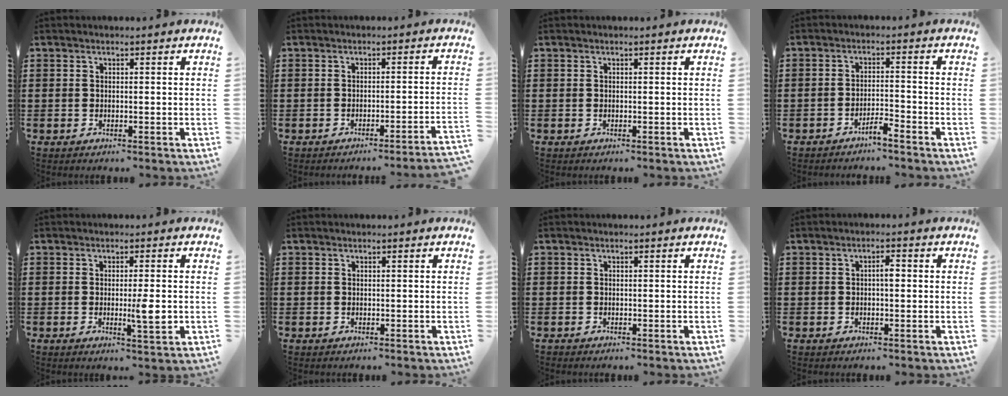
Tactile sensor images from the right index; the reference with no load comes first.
{"total": 2.0, "force": [-1.7, -0.5, 1.0], "torque": [-0.016, -0.004, -0.035]}
{"total": 0.0}
{"total": 2.8, "force": [-2.5, -0.1, 1.2], "torque": [-0.025, 0.002, -0.048]}
{"total": 4.5, "force": [-0.6, 0.5, 4.5], "torque": [-0.068, -0.007, -0.012]}
{"total": 0.0}
{"total": 0.6, "force": [-0.3, 0.5, -0.1], "torque": [0.001, 0.004, -0.008]}
{"total": 2.0, "force": [0.0, 0.6, 1.9], "torque": [-0.035, 0.002, -0.002]}